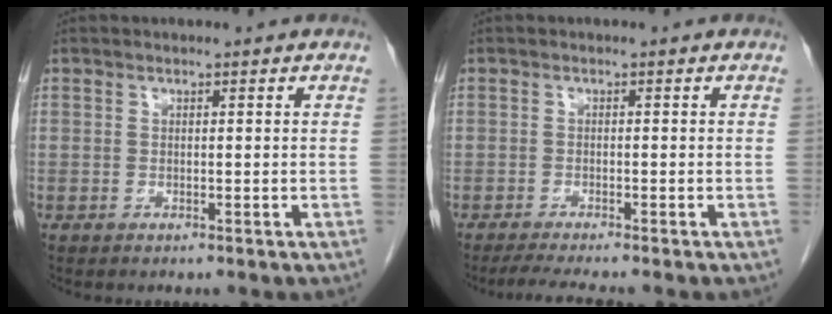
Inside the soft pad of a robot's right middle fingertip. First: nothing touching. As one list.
[{"total": 4.0, "force": [-3.4, -0.7, 2.0], "torque": [-0.036, -0.017, -0.058]}]